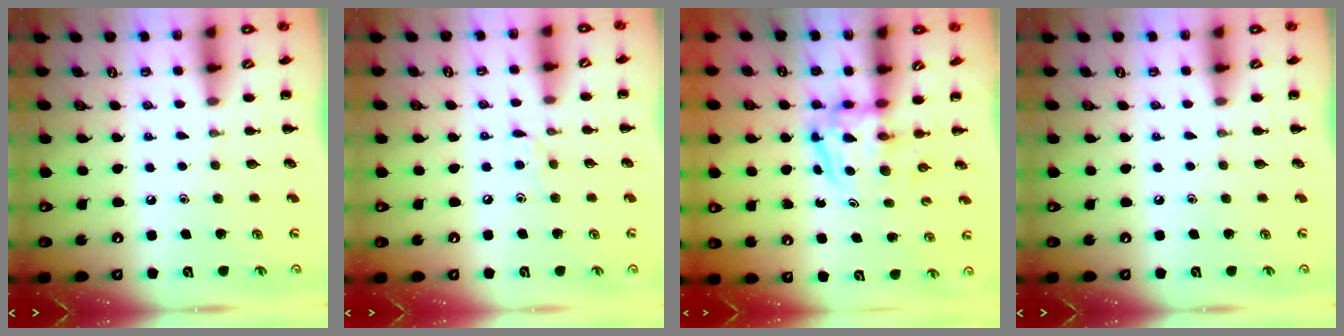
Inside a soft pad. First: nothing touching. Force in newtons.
{"total": 4.9, "press": 4.5, "slide": 1.8}
{"total": 4.0, "press": 4.0, "slide": 0.3}
{"total": 0.0}